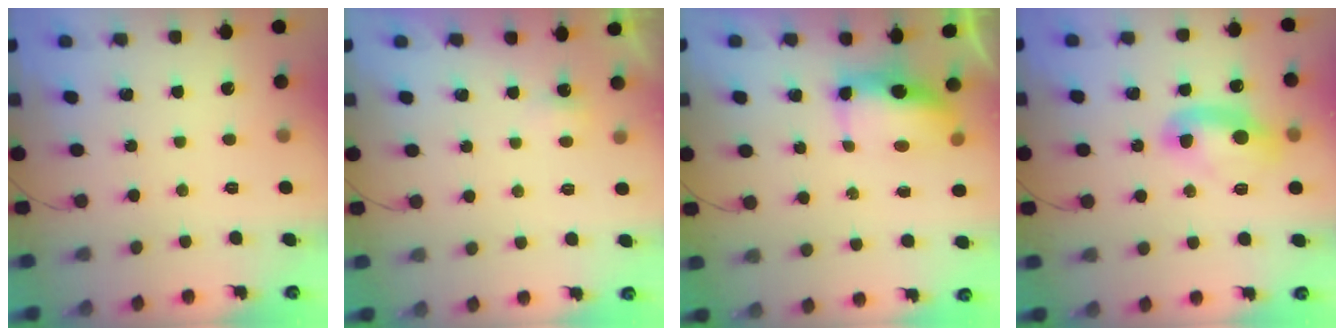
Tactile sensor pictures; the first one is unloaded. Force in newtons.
{"total": 1.6, "press": 1.5, "slide": 0.6}
{"total": 7.7, "press": 7.4, "slide": 2.0}
{"total": 9.5, "press": 9.4, "slide": 1.3}